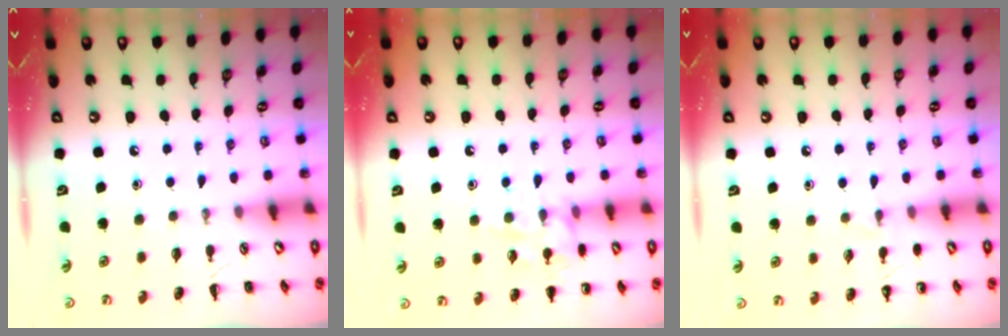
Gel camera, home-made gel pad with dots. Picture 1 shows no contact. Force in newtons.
{"total": 10.8, "press": 10.8, "slide": 0.6}
{"total": 5.4, "press": 5.1, "slide": 1.9}